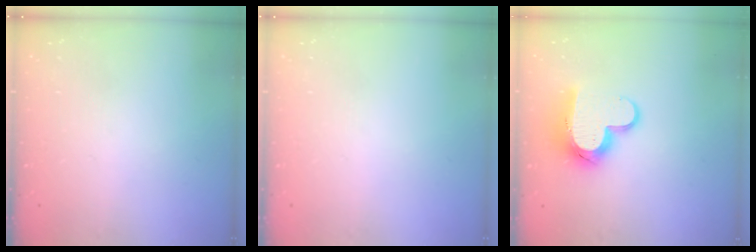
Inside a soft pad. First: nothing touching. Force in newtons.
{"total": 0.0}
{"total": 13.1, "press": 13.0, "slide": 1.3}